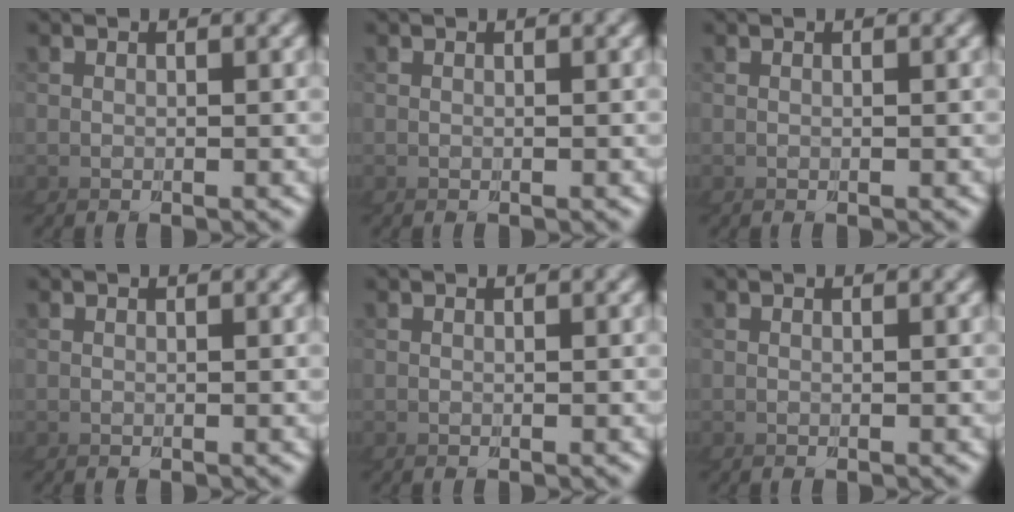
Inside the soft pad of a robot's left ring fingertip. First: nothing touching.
{"total": 0.0}
{"total": 0.0}
{"total": 0.0}
{"total": 0.0}
{"total": 0.0}